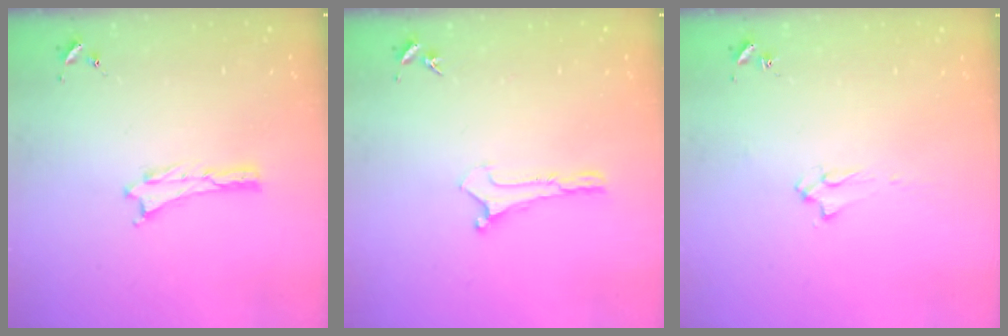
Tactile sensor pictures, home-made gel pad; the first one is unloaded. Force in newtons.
{"total": 0.0}
{"total": 2.0, "press": 2.0, "slide": 0.3}